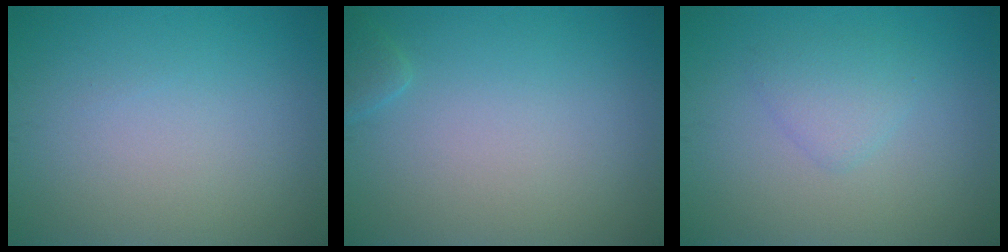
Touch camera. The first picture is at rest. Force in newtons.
{"total": 0.9, "press": 0.9, "slide": 0.1}
{"total": 1.9, "press": 1.8, "slide": 0.1}